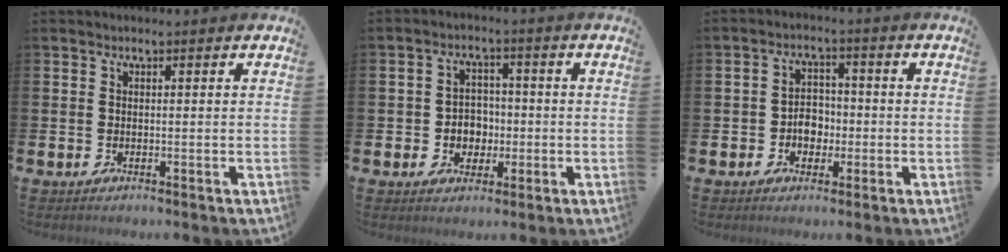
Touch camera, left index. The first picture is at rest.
{"total": 3.7, "force": [-0.4, 3.5, 1.1], "torque": [-0.021, 0.000, -0.017]}
{"total": 3.6, "force": [-1.0, 2.8, 1.9], "torque": [-0.030, 0.005, -0.026]}